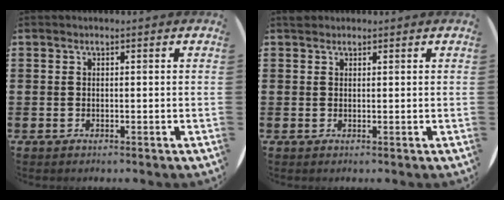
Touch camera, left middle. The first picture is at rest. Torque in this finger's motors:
{"motor_torque": [0.28, -0.24, -0.02, -0.01]}